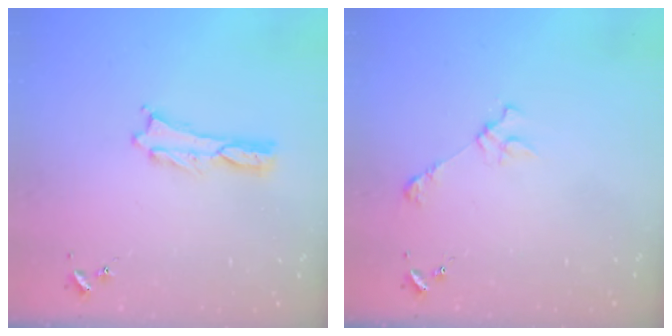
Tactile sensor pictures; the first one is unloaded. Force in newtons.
{"total": 2.4, "press": 2.4, "slide": 0.3}